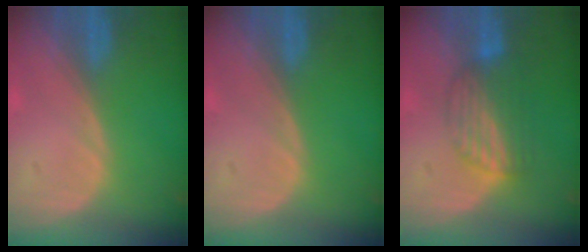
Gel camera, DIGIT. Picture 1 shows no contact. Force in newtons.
{"total": 0.0}
{"total": 6.6, "press": 6.3, "slide": 2.0}